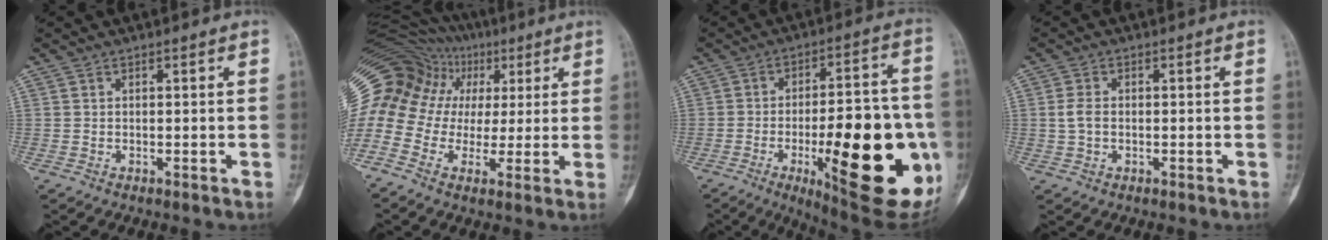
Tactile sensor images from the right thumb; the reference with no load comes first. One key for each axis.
{"total": 18.7, "fx": 2.6, "fy": 16.0, "fz": 9.2, "tx": -0.190, "ty": 0.079, "tz": 0.051}
{"total": 28.8, "fx": -7.2, "fy": 9.5, "fz": 26.2, "tx": -0.304, "ty": 0.001, "tz": -0.082}
{"total": 2.9, "fx": 0.0, "fy": 2.0, "fz": 2.2, "tx": -0.047, "ty": 0.006, "tz": -0.003}